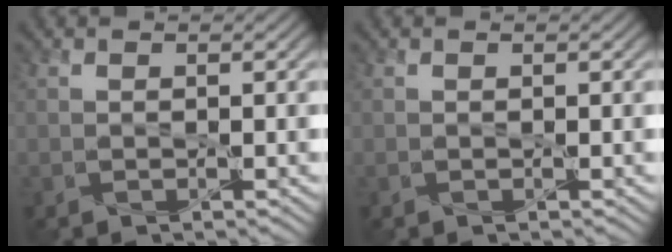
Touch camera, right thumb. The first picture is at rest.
{"total": 0.0}